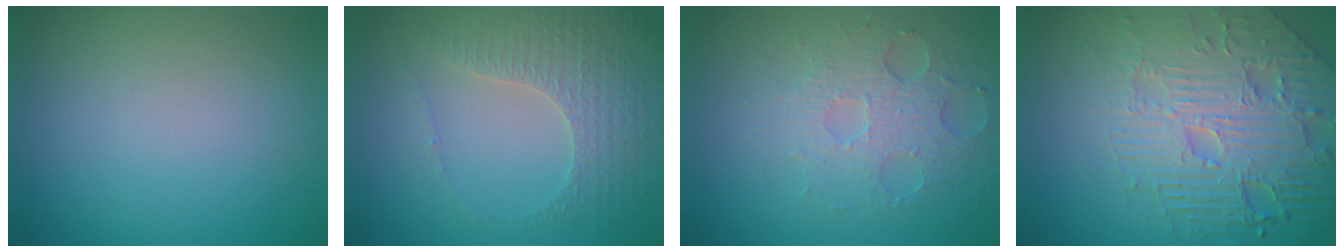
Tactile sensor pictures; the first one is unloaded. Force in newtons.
{"total": 3.3, "press": 3.2, "slide": 0.9}
{"total": 3.7, "press": 3.3, "slide": 1.7}
{"total": 7.6, "press": 6.1, "slide": 4.7}